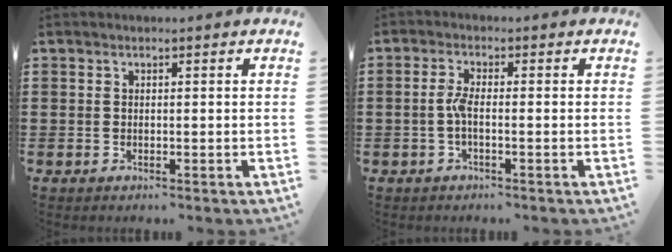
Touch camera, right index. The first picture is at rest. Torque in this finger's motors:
{"motor_torque": [0.70, -0.42, 0.10, 0.09]}